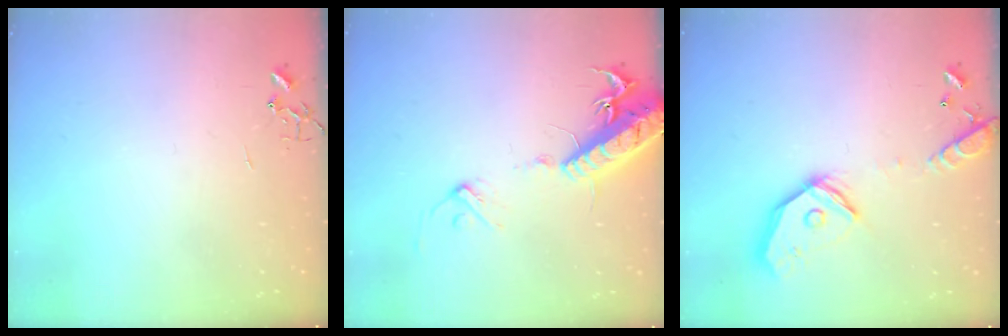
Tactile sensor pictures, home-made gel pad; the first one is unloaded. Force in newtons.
{"total": 17.9, "press": 17.6, "slide": 3.5}
{"total": 17.6, "press": 17.4, "slide": 2.7}